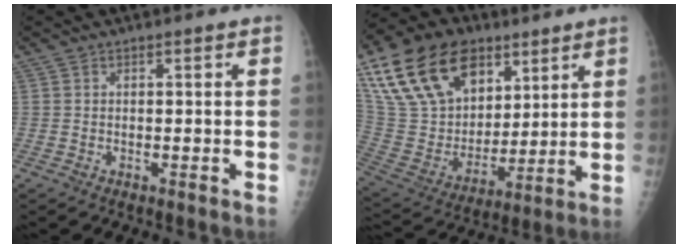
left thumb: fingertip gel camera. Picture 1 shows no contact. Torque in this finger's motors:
{"motor_torque": [1.58, 1.57, 1.54, -1.23, 0.53]}